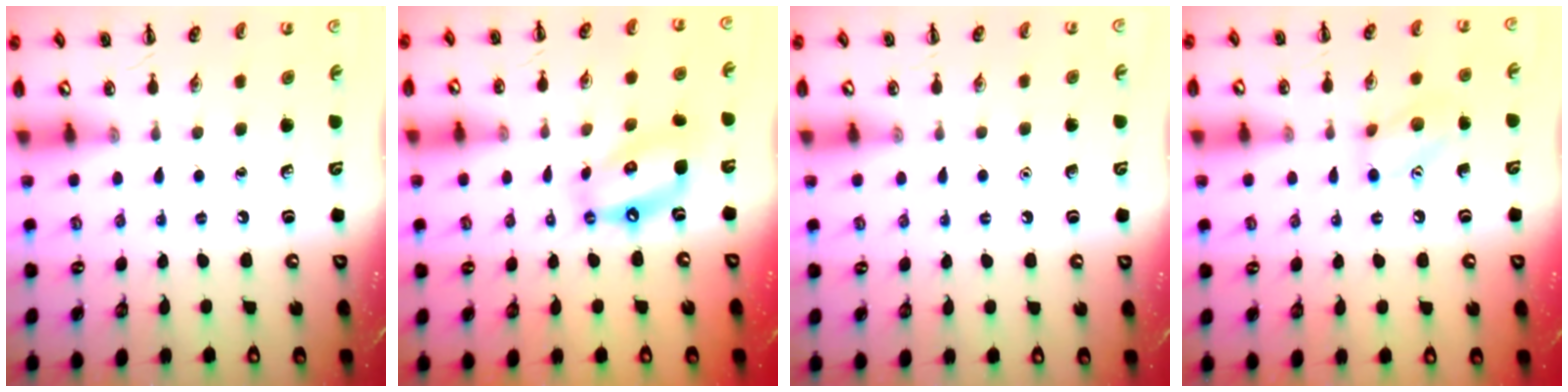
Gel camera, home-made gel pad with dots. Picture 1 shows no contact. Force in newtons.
{"total": 13.1, "press": 12.6, "slide": 3.4}
{"total": 1.5, "press": 1.5, "slide": 0.1}
{"total": 9.8, "press": 9.7, "slide": 1.0}